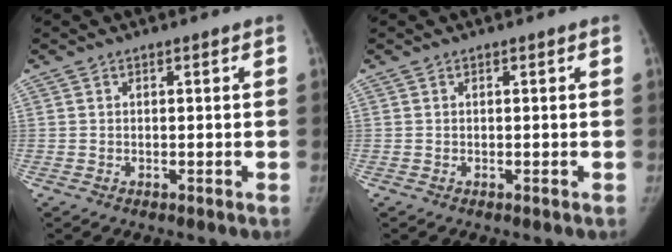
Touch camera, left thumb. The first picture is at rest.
{"total": 0.0}